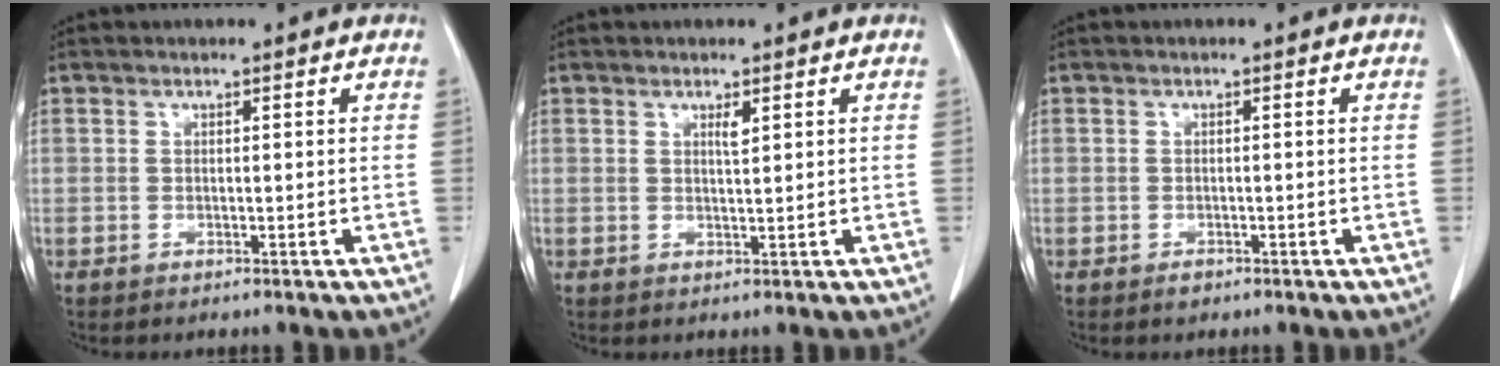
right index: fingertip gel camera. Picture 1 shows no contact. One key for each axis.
{"total": 1.3, "fx": 0.7, "fy": 0.1, "fz": 1.1, "tx": -0.023, "ty": -0.004, "tz": 0.013}
{"total": 0.9, "fx": -0.6, "fy": 0.6, "fz": 0.2, "tx": -0.004, "ty": 0.002, "tz": -0.007}